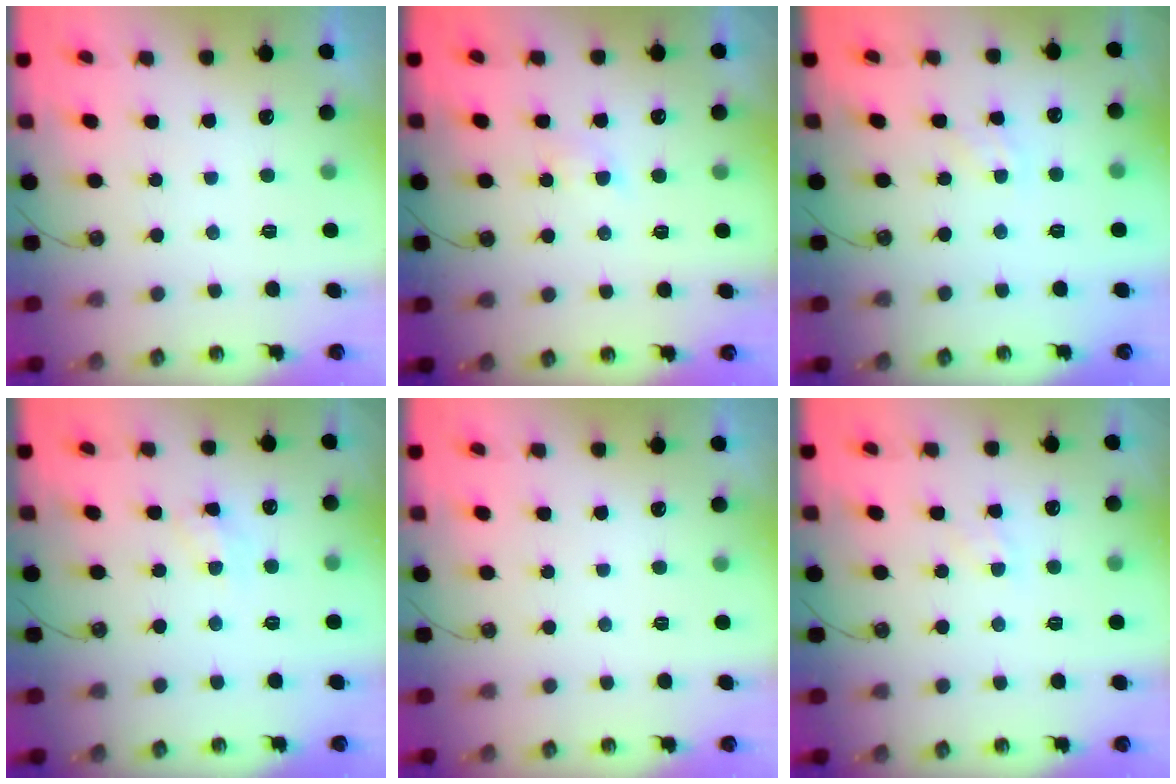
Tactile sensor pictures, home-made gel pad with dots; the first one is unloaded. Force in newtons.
{"total": 2.9, "press": 2.9, "slide": 0.5}
{"total": 1.3, "press": 1.3, "slide": 0.3}
{"total": 5.3, "press": 5.3, "slide": 0.6}
{"total": 0.0}
{"total": 4.6, "press": 4.5, "slide": 0.6}